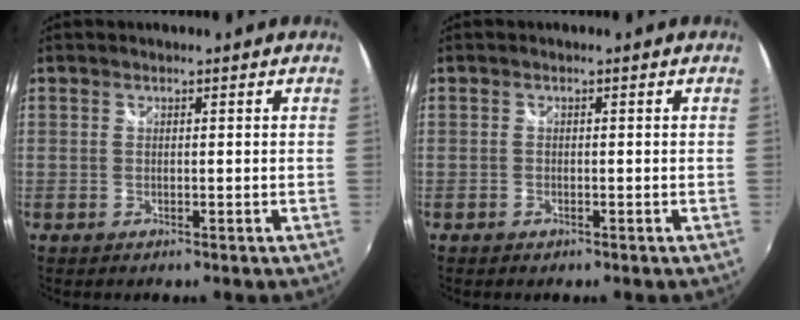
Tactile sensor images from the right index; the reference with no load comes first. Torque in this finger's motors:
{"motor_torque": [0.44, -0.36, 0.06, 0.00]}